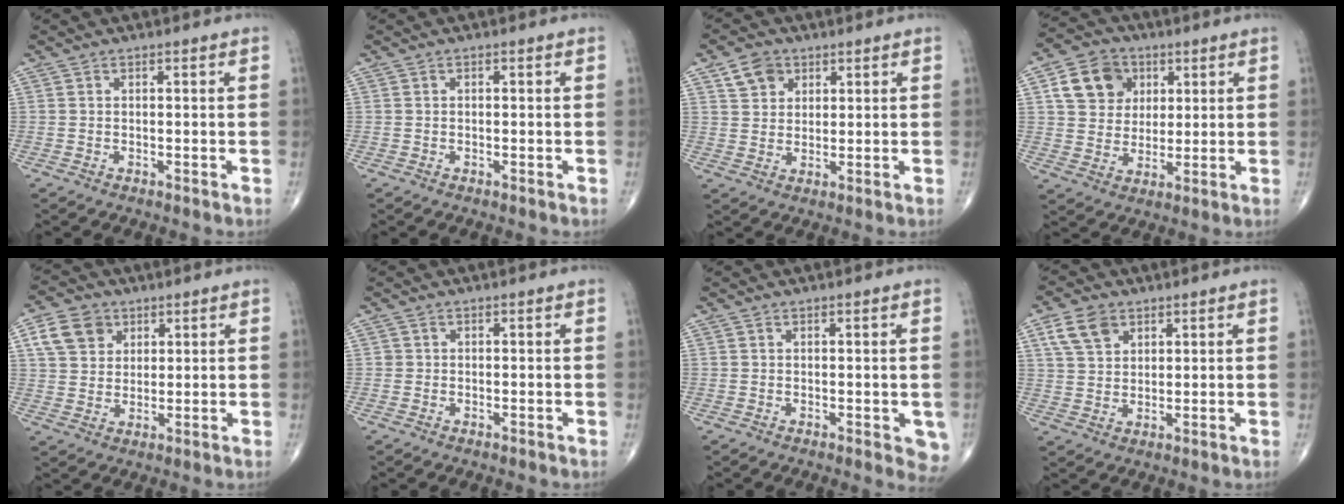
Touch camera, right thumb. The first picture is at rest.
{"total": 0.0}
{"total": 5.5, "force": [2.8, 4.3, 2.1], "torque": [-0.017, -0.010, 0.050]}
{"total": 10.8, "force": [3.8, 9.0, 4.8], "torque": [-0.056, -0.006, 0.065]}
{"total": 8.0, "force": [3.4, 6.3, 3.6], "torque": [-0.042, -0.004, 0.065]}
{"total": 0.5, "force": [0.0, 0.5, 0.0], "torque": [0.004, 0.004, -0.002]}
{"total": 4.0, "force": [-0.5, 1.8, 3.5], "torque": [-0.021, -0.005, -0.005]}
{"total": 6.8, "force": [3.5, 4.6, 3.7], "torque": [-0.056, -0.008, 0.069]}